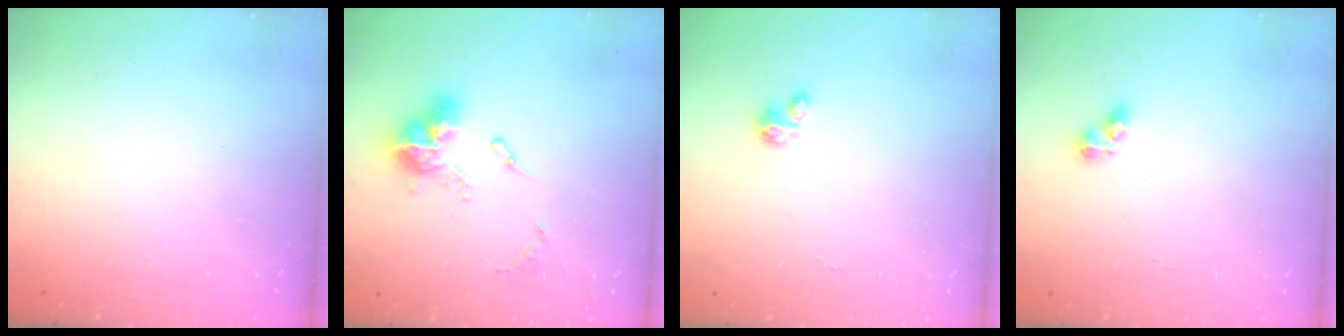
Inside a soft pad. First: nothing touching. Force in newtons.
{"total": 12.3, "press": 12.3, "slide": 1.2}
{"total": 3.3, "press": 3.3, "slide": 0.2}
{"total": 6.1, "press": 6.1, "slide": 0.7}